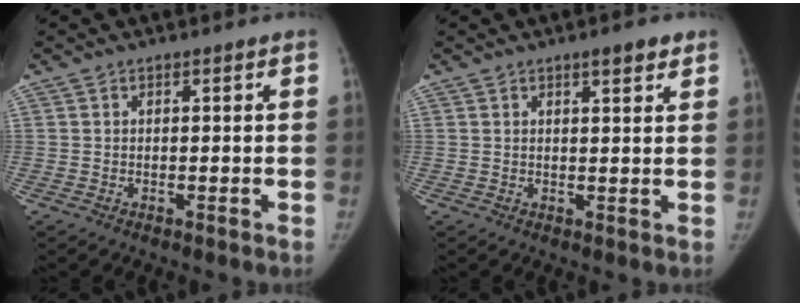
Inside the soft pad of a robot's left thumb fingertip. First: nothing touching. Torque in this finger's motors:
{"motor_torque": [0.30, 0.38, -0.18, 0.07, 0.09]}